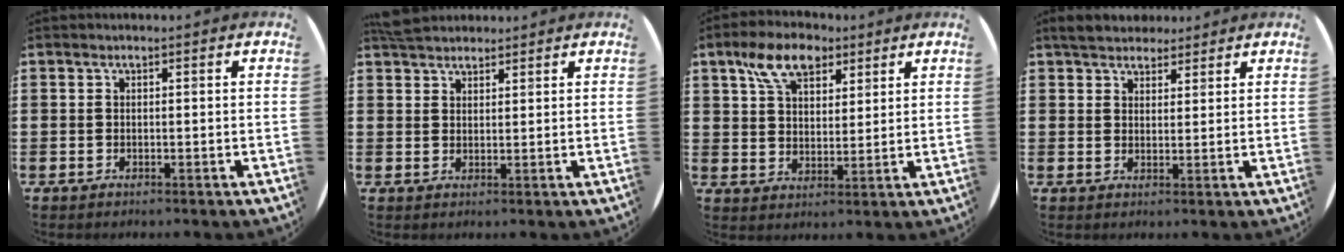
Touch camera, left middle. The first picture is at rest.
{"total": 3.3, "force": [3.1, 1.0, 0.5], "torque": [-0.017, -0.001, 0.061]}
{"total": 8.0, "force": [5.2, 4.5, 4.1], "torque": [-0.075, 0.000, 0.093]}
{"total": 3.8, "force": [3.6, 1.3, 0.5], "torque": [-0.012, -0.005, 0.067]}